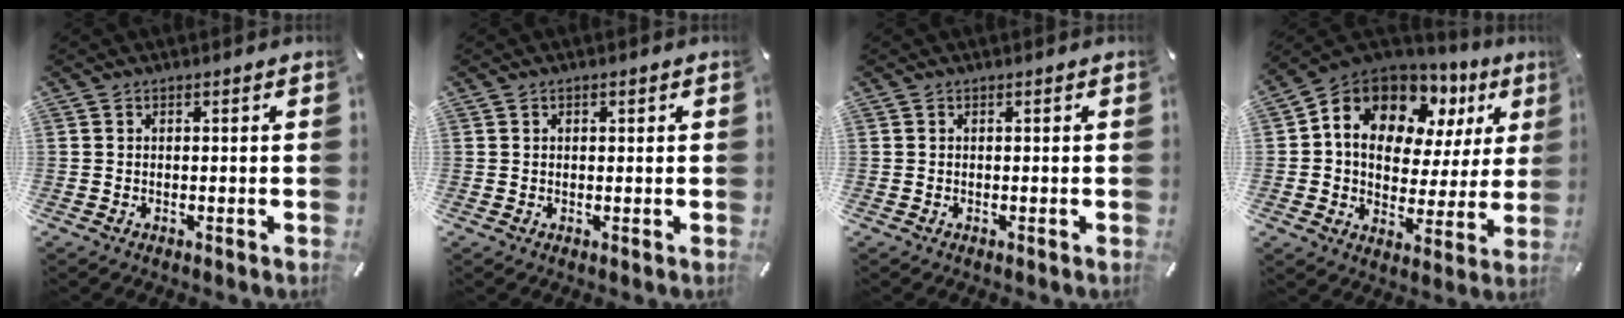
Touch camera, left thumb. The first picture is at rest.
{"total": 0.7, "force": [0.3, 0.5, 0.4], "torque": [-0.008, 0.005, 0.004]}
{"total": 0.0}
{"total": 13.8, "force": [7.3, 9.7, 6.6], "torque": [-0.120, -0.045, 0.130]}